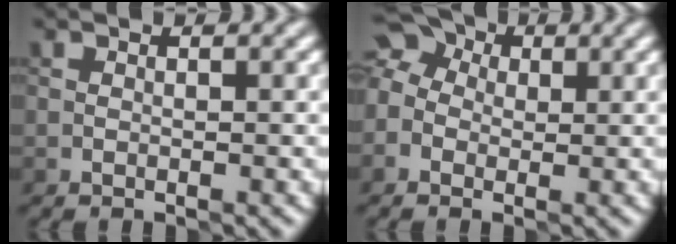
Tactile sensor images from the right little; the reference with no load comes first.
{"total": 6.7, "force": [1.5, 5.3, 3.8], "torque": [-0.060, 0.036, -0.014]}